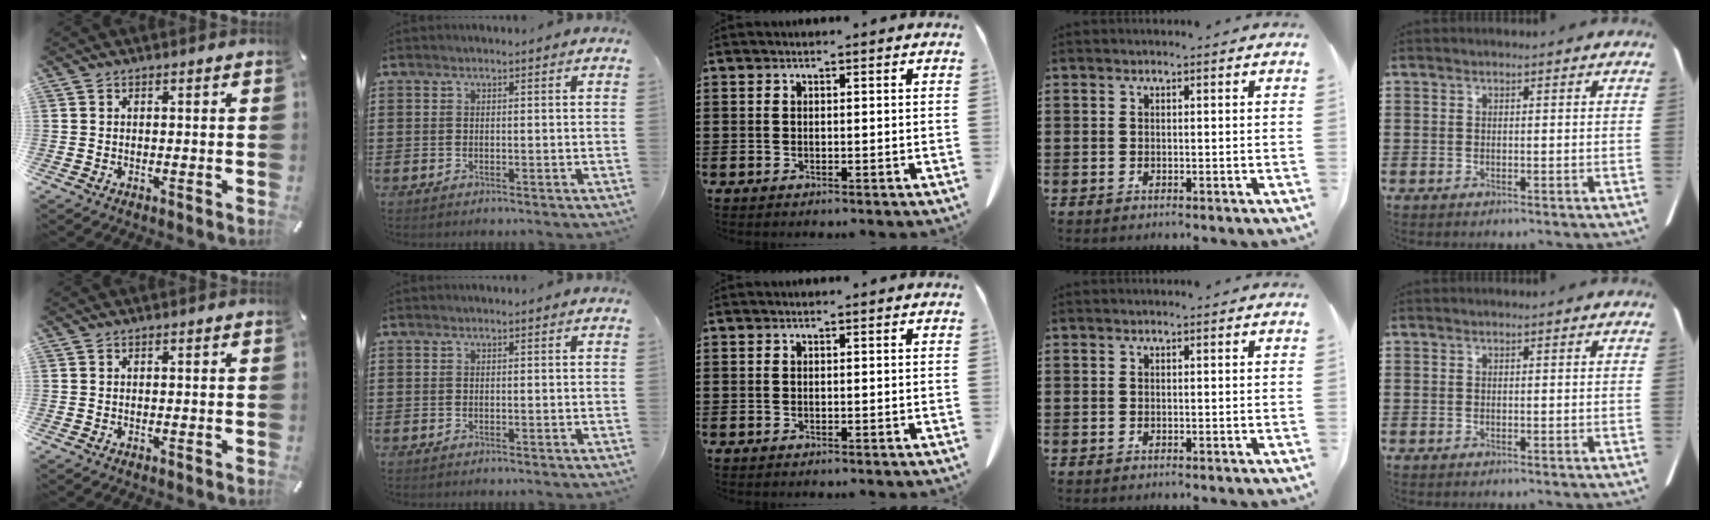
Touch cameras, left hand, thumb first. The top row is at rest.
{}